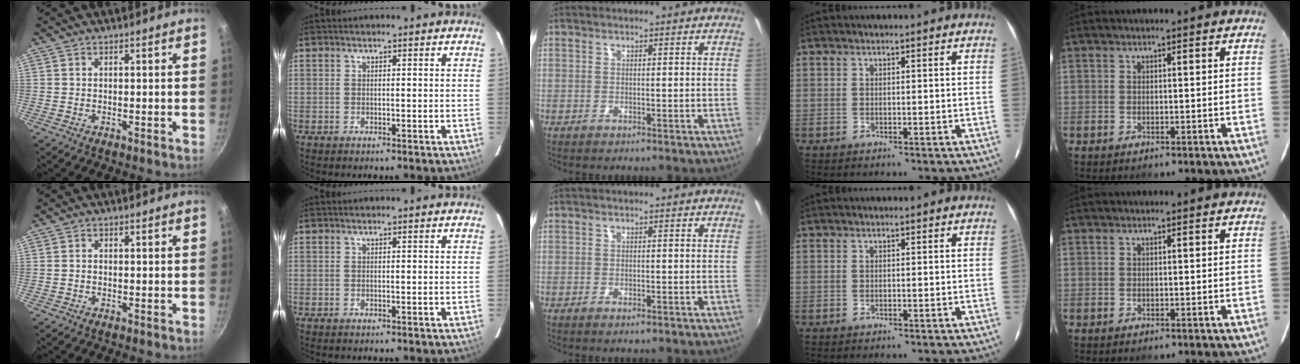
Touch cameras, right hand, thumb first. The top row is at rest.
{"thumb": {"total": 0.7, "force": [-0.3, 0.6, 0.3], "torque": [-0.007, 0.003, -0.007]}, "middle": {"total": 1.0, "force": [-0.7, 0.4, 0.6], "torque": [-0.010, -0.003, -0.012]}}